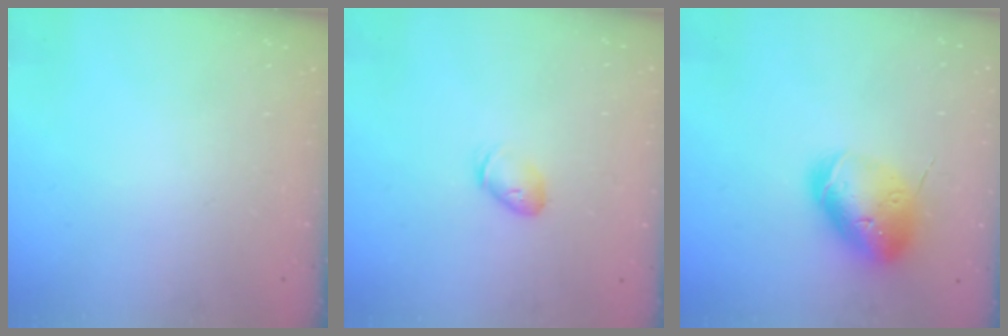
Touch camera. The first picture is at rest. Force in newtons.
{"total": 4.9, "press": 4.8, "slide": 1.0}
{"total": 16.6, "press": 16.4, "slide": 2.7}